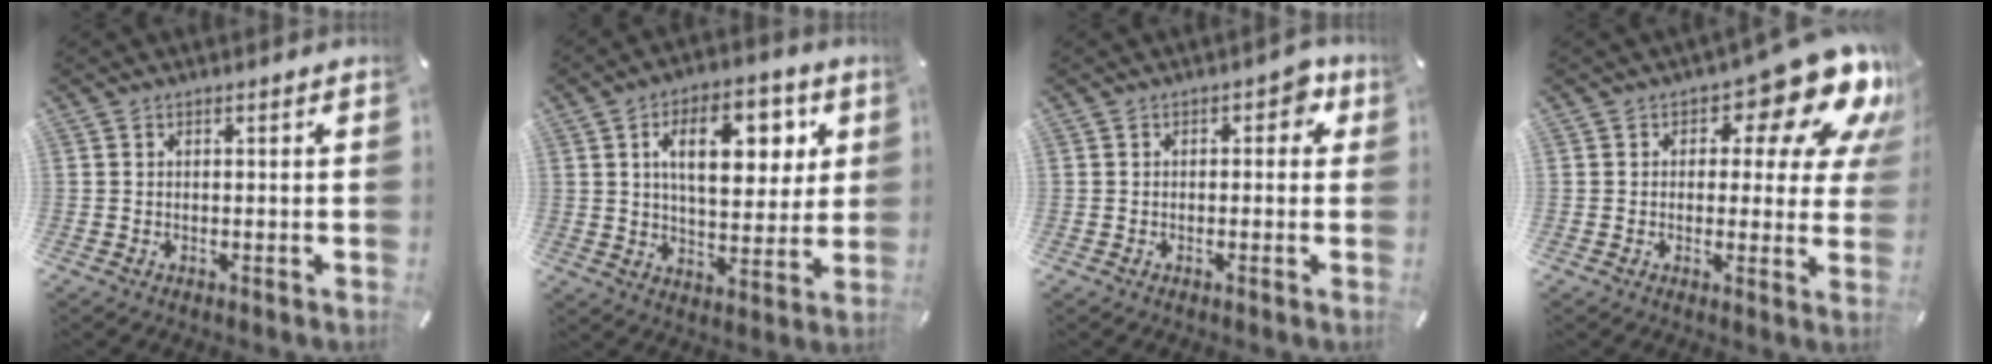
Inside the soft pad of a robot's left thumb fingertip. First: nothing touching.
{"total": 15.5, "force": [5.5, 8.5, 11.7], "torque": [-0.168, -0.004, 0.087]}
{"total": 3.6, "force": [0.2, 2.4, 2.7], "torque": [-0.033, 0.003, -0.004]}
{"total": 15.1, "force": [8.4, 7.0, 10.5], "torque": [-0.132, -0.064, 0.138]}